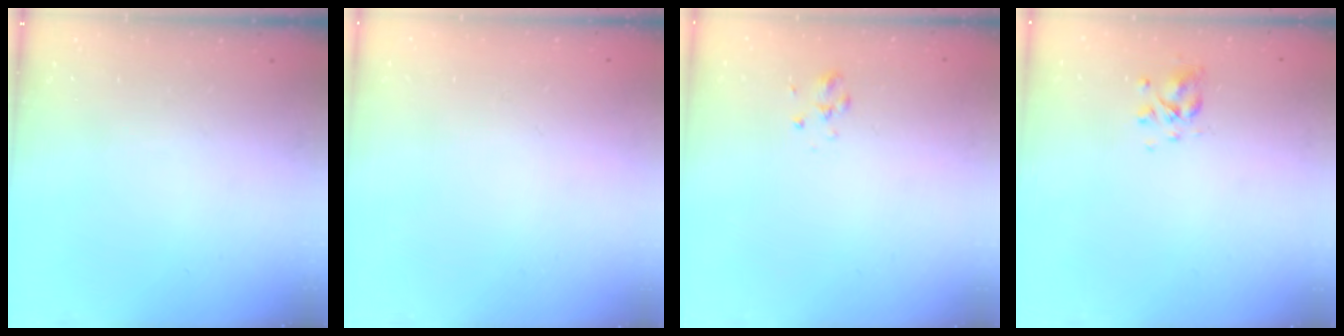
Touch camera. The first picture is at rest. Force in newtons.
{"total": 1.8, "press": 1.8, "slide": 0.2}
{"total": 3.2, "press": 3.0, "slide": 1.1}
{"total": 3.7, "press": 3.3, "slide": 1.6}